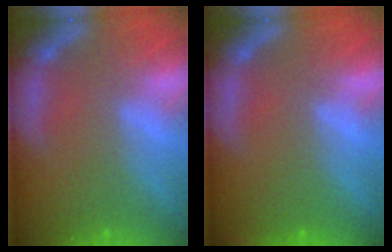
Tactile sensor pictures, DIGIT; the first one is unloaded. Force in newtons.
{"total": 0.9}